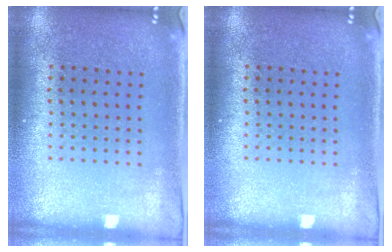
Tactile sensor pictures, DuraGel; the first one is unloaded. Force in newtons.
{"total": 0.0}